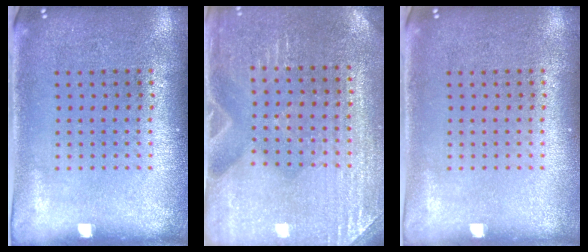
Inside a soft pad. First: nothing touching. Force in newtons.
{"total": 3.0, "press": 3.0, "slide": 0.2}
{"total": 0.0}